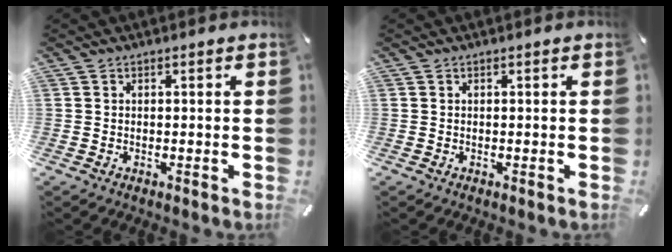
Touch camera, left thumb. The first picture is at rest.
{"total": 0.0}